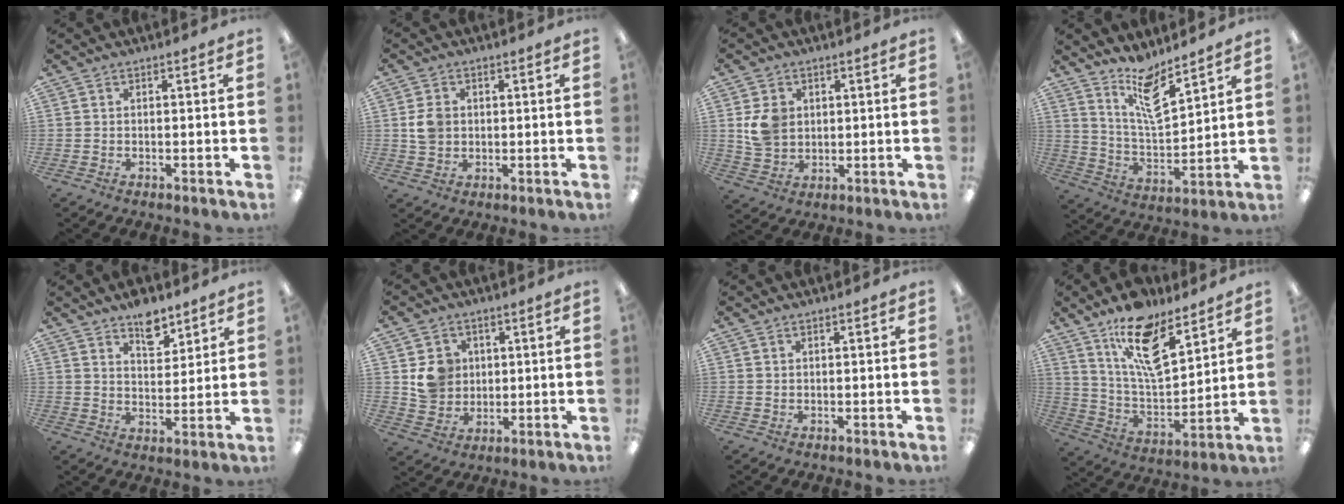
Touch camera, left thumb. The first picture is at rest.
{"total": 4.8, "force": [0.6, 4.1, 2.5], "torque": [-0.042, 0.007, 0.010]}
{"total": 7.1, "force": [1.8, 6.0, 3.2], "torque": [-0.047, 0.006, 0.037]}
{"total": 12.2, "force": [9.4, 3.7, 6.9], "torque": [-0.120, -0.057, 0.165]}
{"total": 8.0, "force": [5.9, 4.2, 3.4], "torque": [-0.029, -0.035, 0.100]}
{"total": 8.1, "force": [2.2, 7.5, 2.2], "torque": [-0.036, 0.003, 0.047]}
{"total": 0.6, "force": [0.5, 0.4, 0.1], "torque": [-0.003, 0.002, 0.009]}
{"total": 16.3, "force": [11.4, 6.5, 9.7], "torque": [-0.177, -0.056, 0.200]}